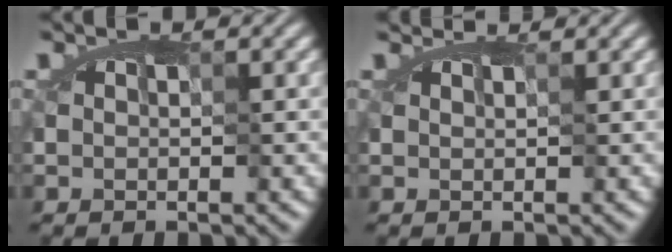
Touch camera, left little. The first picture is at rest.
{"total": 1.0, "force": [1.0, 0.1, 0.0], "torque": [-0.008, -0.004, 0.024]}